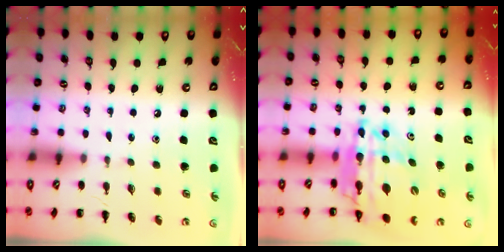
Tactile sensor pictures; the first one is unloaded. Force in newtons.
{"total": 16.9, "press": 16.3, "slide": 4.5}